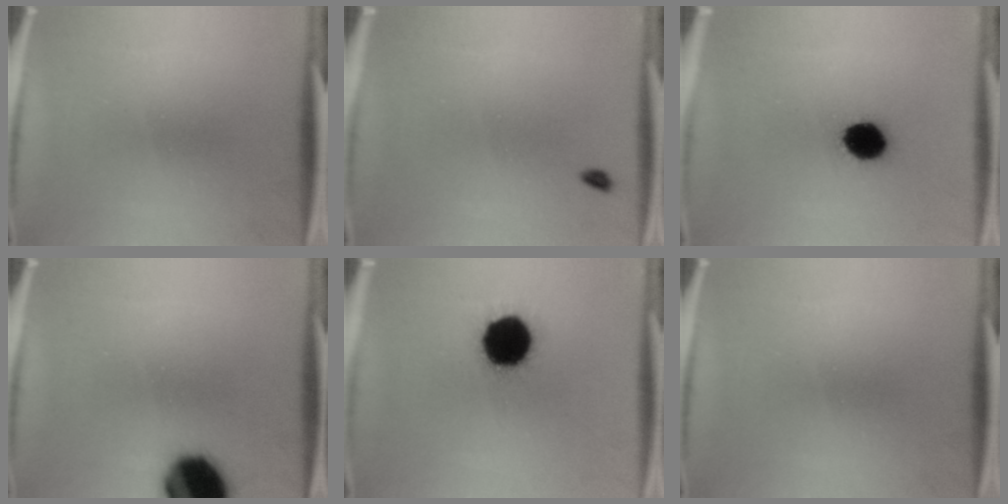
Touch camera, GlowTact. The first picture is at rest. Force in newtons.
{"total": 1.1}
{"total": 8.7}
{"total": 18.4}
{"total": 16.9}
{"total": 0.0}